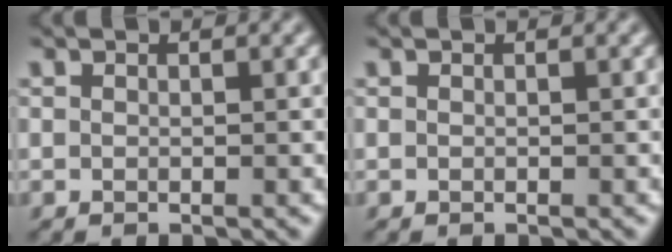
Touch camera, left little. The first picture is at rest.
{"total": 0.0}